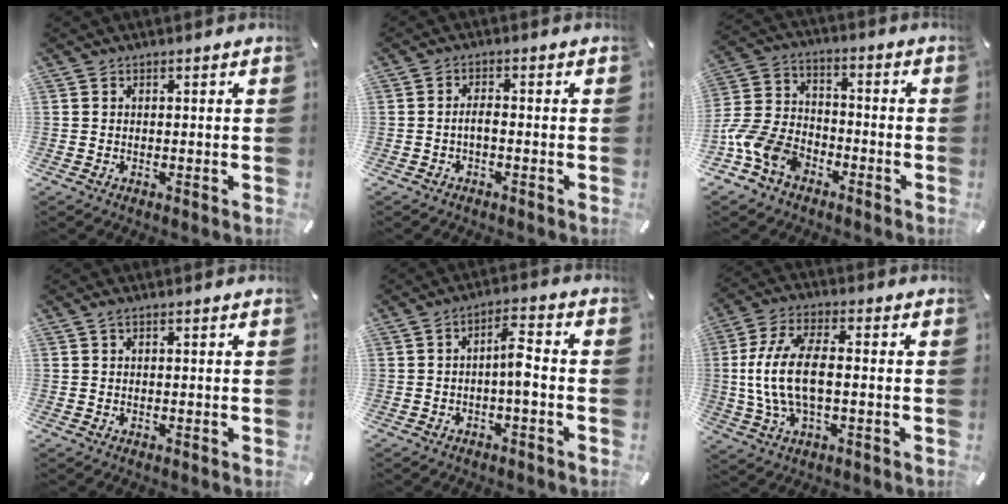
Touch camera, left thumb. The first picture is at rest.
{"total": 2.4, "force": [-1.0, 0.8, 2.0], "torque": [-0.043, 0.003, -0.022]}
{"total": 12.4, "force": [-7.2, 8.4, 5.7], "torque": [-0.120, 0.043, -0.132]}
{"total": 0.8, "force": [0.3, 0.1, 0.7], "torque": [-0.014, 0.001, 0.004]}
{"total": 6.0, "force": [-1.2, 1.9, 5.6], "torque": [-0.098, 0.016, -0.022]}
{"total": 13.1, "force": [-0.7, 6.3, 11.5], "torque": [-0.247, -0.004, -0.013]}